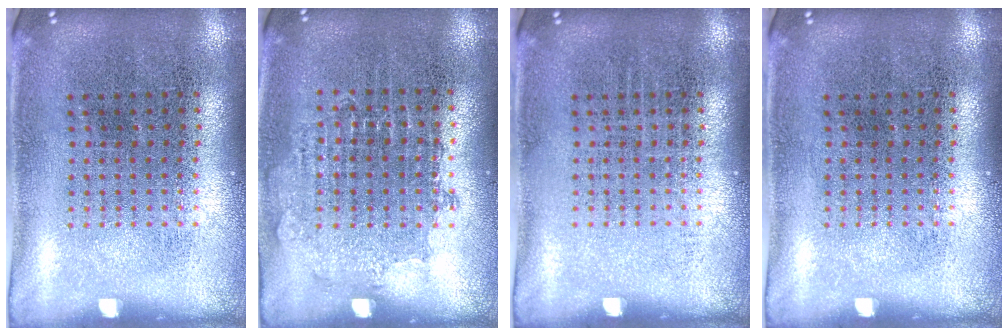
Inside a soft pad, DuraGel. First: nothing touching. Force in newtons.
{"total": 0.8, "press": 0.8, "slide": 0.1}
{"total": 0.0}
{"total": 0.0}